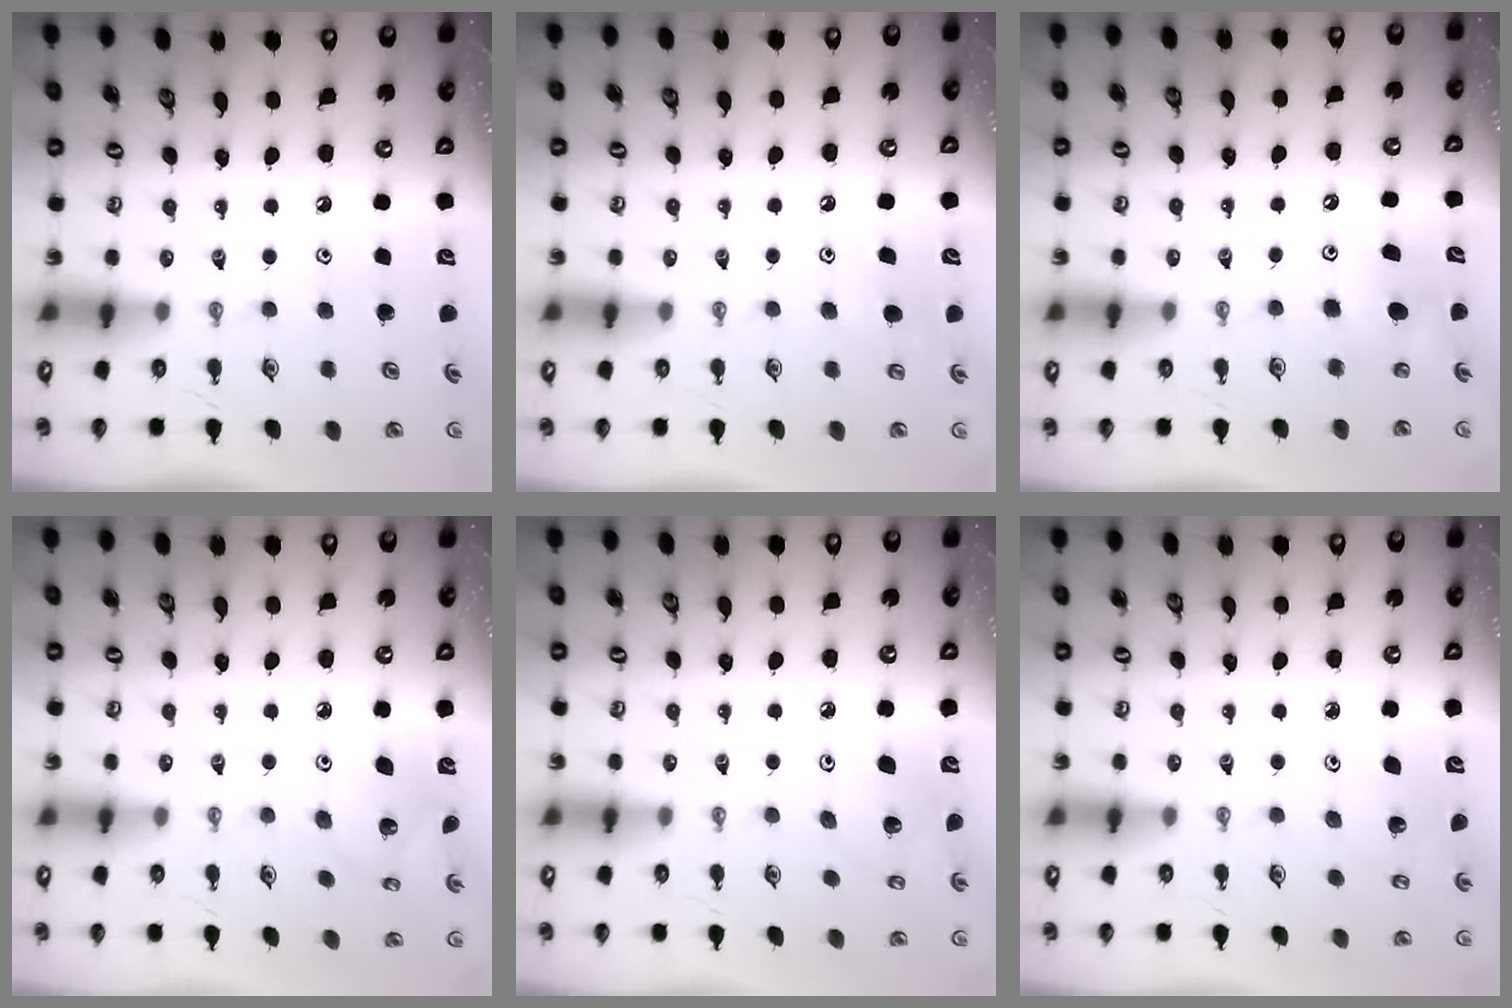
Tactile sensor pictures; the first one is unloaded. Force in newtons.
{"total": 6.6, "press": 6.4, "slide": 1.8}
{"total": 6.4, "press": 6.1, "slide": 2.0}
{"total": 5.2, "press": 5.2, "slide": 0.4}
{"total": 6.6, "press": 6.3, "slide": 2.2}
{"total": 3.4, "press": 3.3, "slide": 0.8}